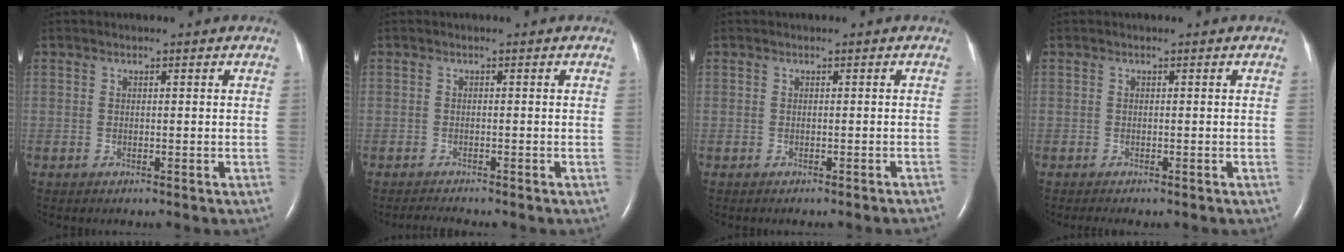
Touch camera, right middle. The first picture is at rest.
{"total": 1.5, "force": [-1.4, -0.4, 0.1], "torque": [-0.013, -0.010, -0.024]}
{"total": 2.4, "force": [-2.2, -0.5, 0.9], "torque": [-0.012, 0.000, -0.023]}
{"total": 1.1, "force": [-0.9, 0.1, 0.6], "torque": [-0.011, -0.003, -0.009]}